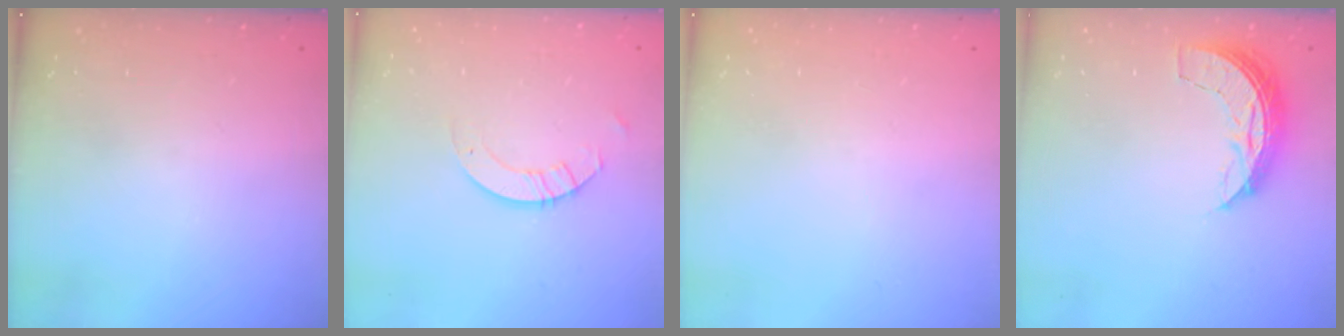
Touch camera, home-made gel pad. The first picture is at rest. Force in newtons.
{"total": 3.5, "press": 3.5, "slide": 0.3}
{"total": 0.0}
{"total": 6.9, "press": 6.9, "slide": 0.5}